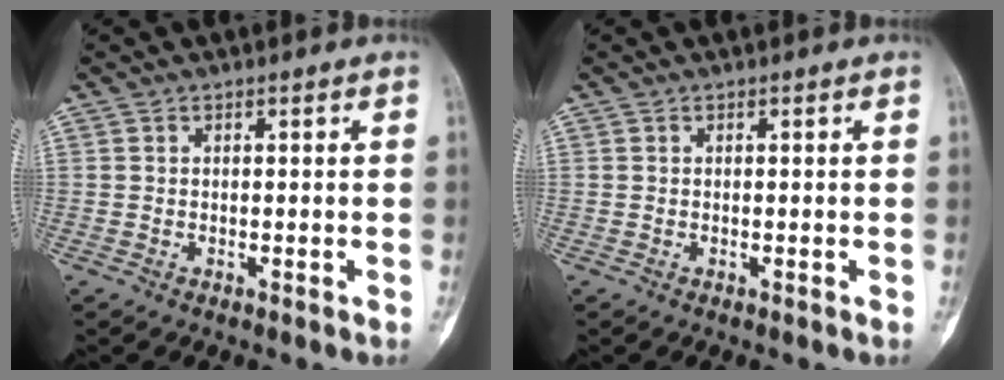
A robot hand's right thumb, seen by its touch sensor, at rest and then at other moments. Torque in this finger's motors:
{"motor_torque": [0.15, 0.15, 0.08, -0.08, 0.02]}